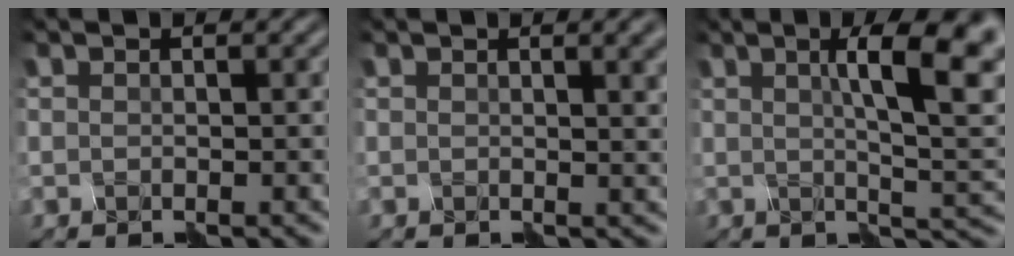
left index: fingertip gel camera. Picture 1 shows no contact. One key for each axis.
{"total": 3.1, "fx": 1.3, "fy": 1.1, "fz": 2.6, "tx": -0.019, "ty": 0.014, "tz": 0.007}
{"total": 9.9, "fx": 3.2, "fy": 2.5, "fz": 9.1, "tx": -0.097, "ty": 0.015, "tz": 0.050}